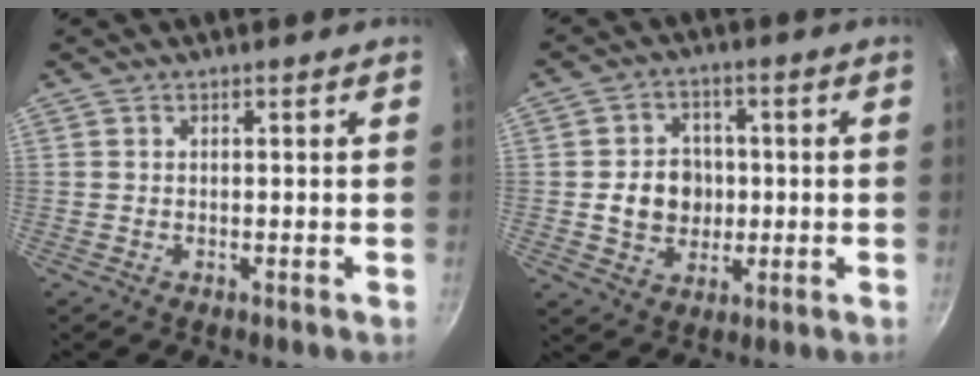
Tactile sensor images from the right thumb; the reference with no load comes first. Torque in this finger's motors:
{"motor_torque": [0.50, 1.80, 0.84, -0.48, 0.09]}